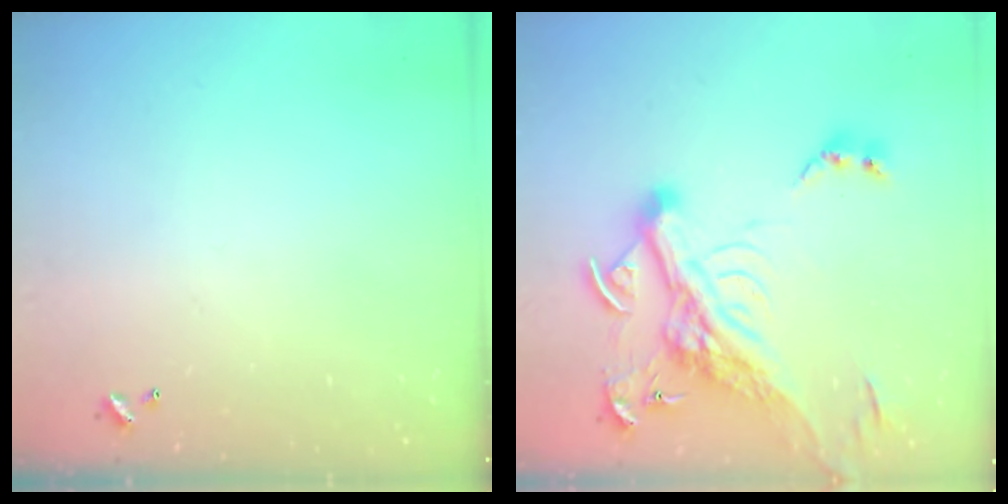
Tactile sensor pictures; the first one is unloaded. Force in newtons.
{"total": 14.9, "press": 14.6, "slide": 2.7}